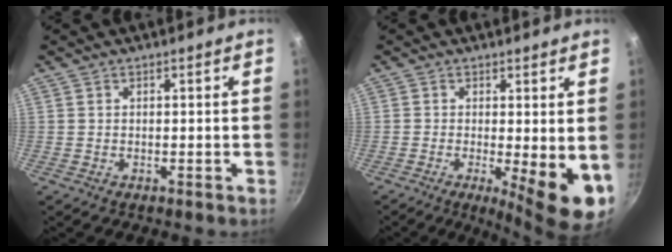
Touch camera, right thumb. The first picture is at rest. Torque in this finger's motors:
{"motor_torque": [-0.13, 1.06, -0.01, -0.22, 0.04]}